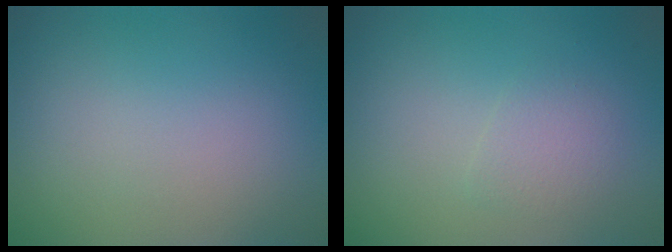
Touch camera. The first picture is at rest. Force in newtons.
{"total": 1.4, "press": 1.4, "slide": 0.1}